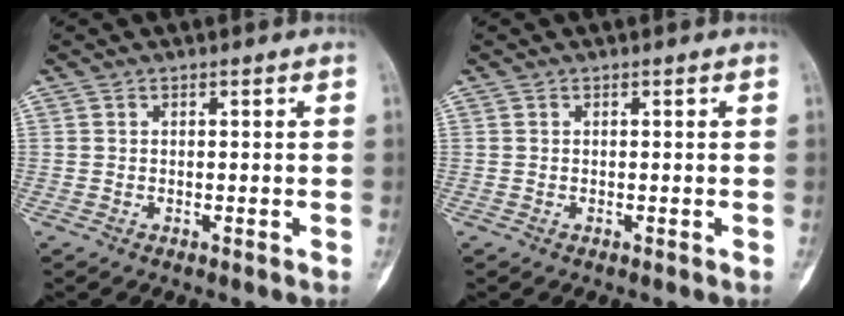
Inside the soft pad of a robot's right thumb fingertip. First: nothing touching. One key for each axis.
{"total": 0.0}